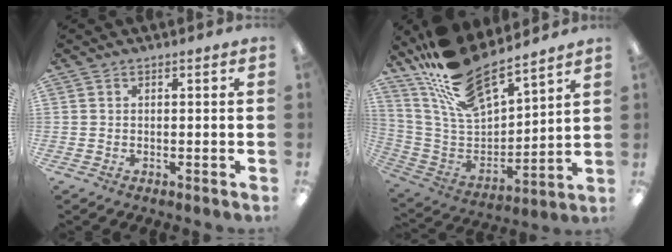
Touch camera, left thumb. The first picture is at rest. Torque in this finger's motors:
{"motor_torque": [1.26, -0.38, 1.37, -1.40, 0.44]}